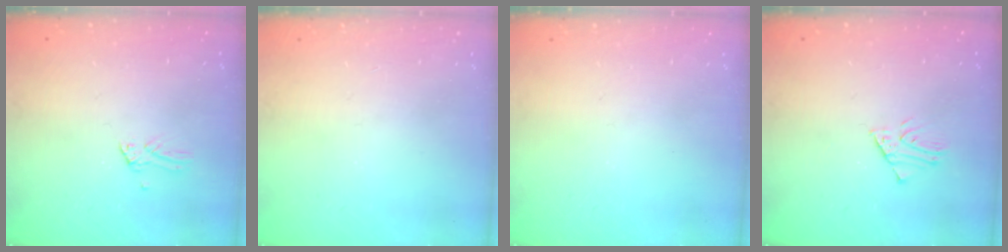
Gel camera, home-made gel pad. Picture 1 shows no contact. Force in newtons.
{"total": 2.8, "press": 2.8, "slide": 0.3}
{"total": 0.0}
{"total": 1.8, "press": 1.8, "slide": 0.2}